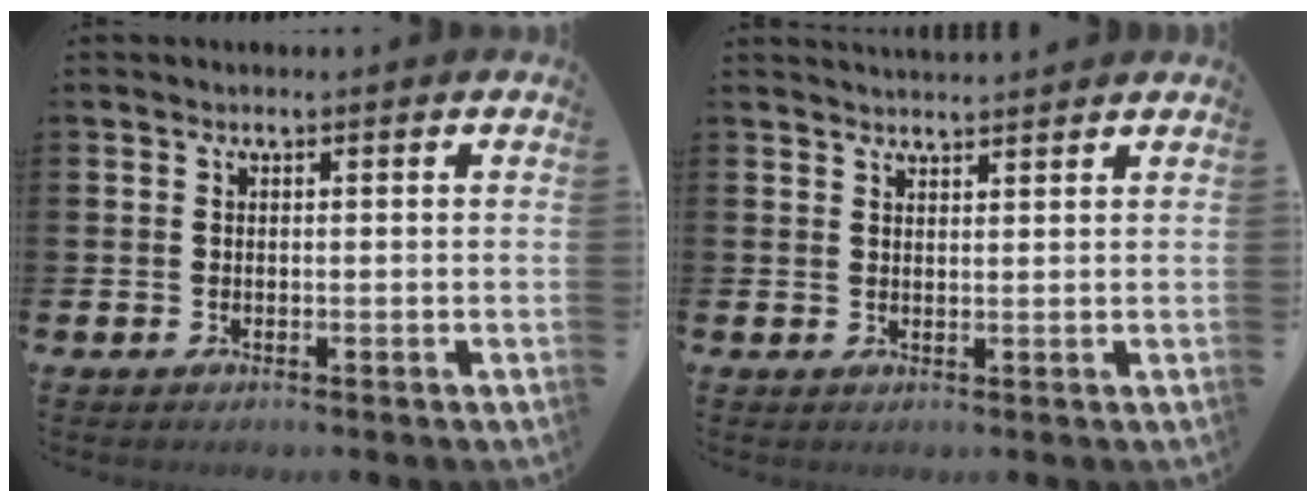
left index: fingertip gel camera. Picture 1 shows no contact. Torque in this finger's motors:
{"motor_torque": [0.00, -2.14, 0.00, 0.04]}